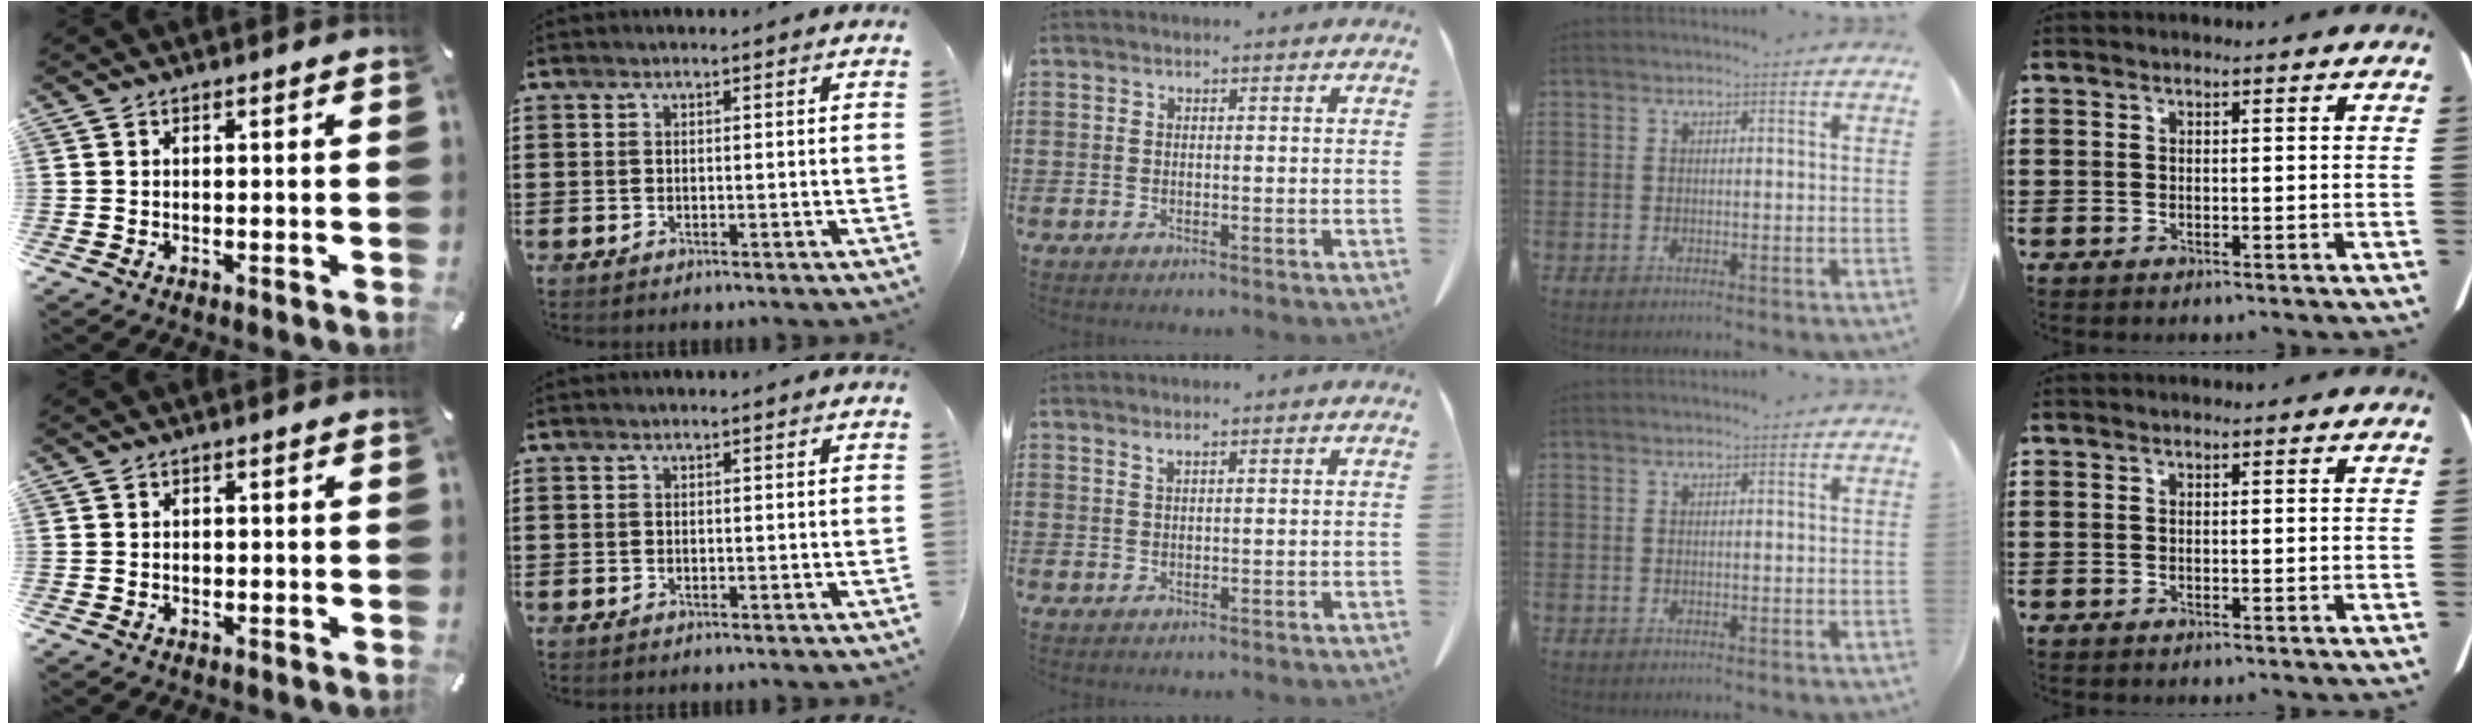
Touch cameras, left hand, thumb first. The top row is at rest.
{"thumb": {"total": 0.6, "force": [-0.1, 0.6, 0.2], "torque": [-0.002, 0.006, -0.004]}, "middle": {"total": 1.1, "force": [0.8, 0.1, 0.7], "torque": [-0.015, -0.002, 0.016]}}